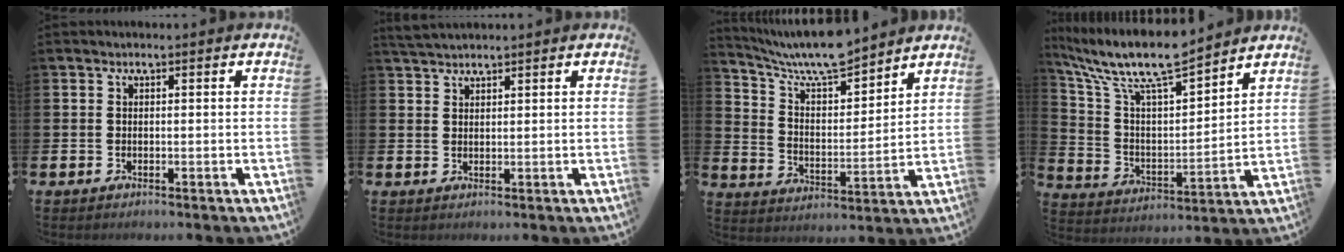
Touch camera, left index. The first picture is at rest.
{"total": 2.5, "force": [2.4, 0.5, 0.5], "torque": [-0.014, -0.003, 0.045]}
{"total": 9.0, "force": [8.4, 1.4, 3.0], "torque": [-0.087, -0.052, 0.150]}
{"total": 11.4, "force": [10.0, 2.1, 5.0], "torque": [-0.135, -0.064, 0.172]}